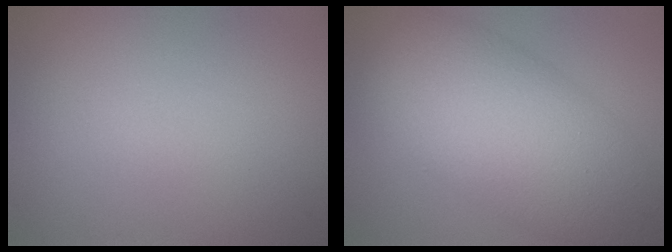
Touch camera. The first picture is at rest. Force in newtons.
{"total": 8.8, "press": 8.8, "slide": 0.1}